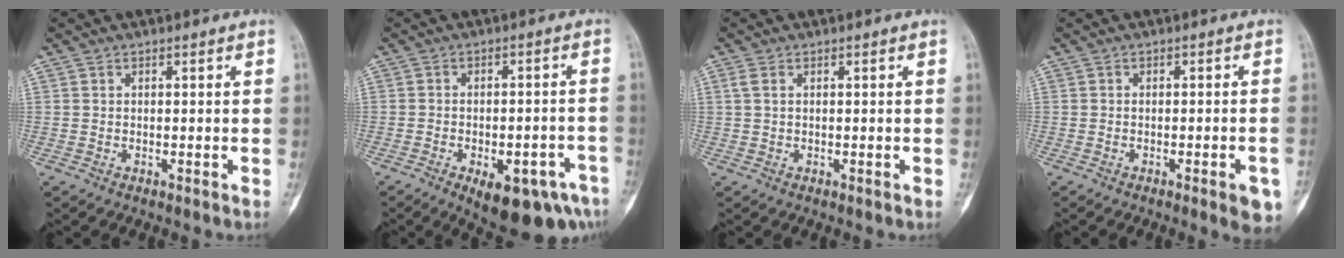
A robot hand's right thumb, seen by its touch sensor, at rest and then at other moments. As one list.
[{"total": 13.0, "force": [-7.0, 5.1, 9.7], "torque": [-0.105, 0.030, -0.084]}, {"total": 1.5, "force": [0.5, 0.9, 1.0], "torque": [-0.027, 0.003, 0.010]}, {"total": 5.7, "force": [-2.7, 1.3, 4.9], "torque": [-0.051, 0.006, -0.030]}]